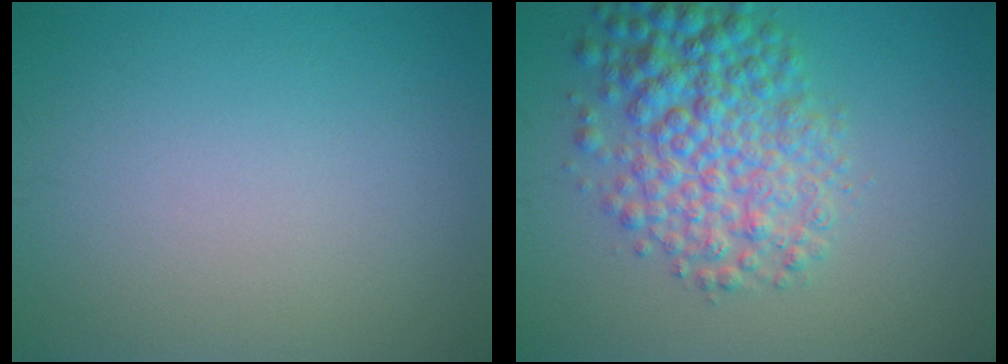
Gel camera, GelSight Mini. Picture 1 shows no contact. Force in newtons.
{"total": 6.6, "press": 6.6, "slide": 0.1}